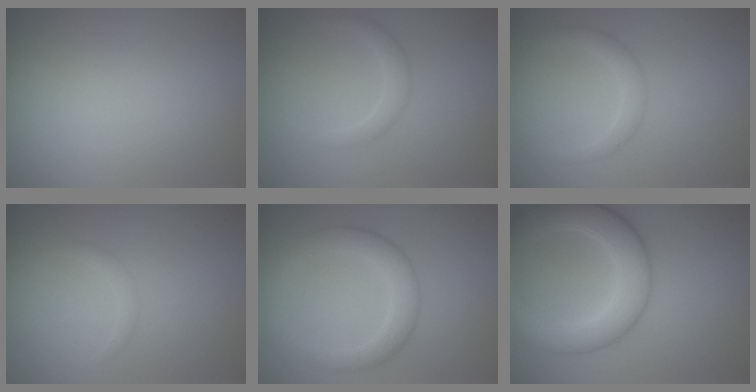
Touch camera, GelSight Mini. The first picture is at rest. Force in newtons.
{"total": 1.5, "press": 1.5, "slide": 0.1}
{"total": 1.5, "press": 1.5, "slide": 0.1}
{"total": 0.8, "press": 0.8, "slide": 0.1}
{"total": 3.7, "press": 3.7, "slide": 0.2}
{"total": 6.4, "press": 6.4, "slide": 0.1}